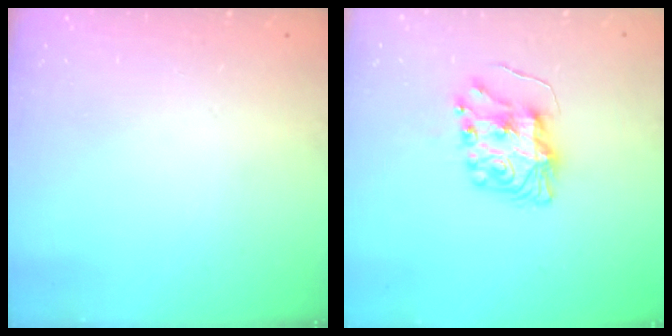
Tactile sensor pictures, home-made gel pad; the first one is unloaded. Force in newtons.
{"total": 8.5, "press": 8.5, "slide": 0.4}